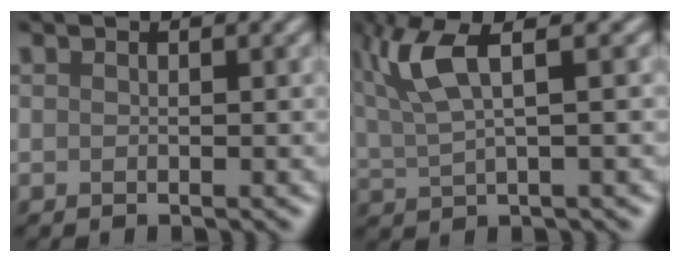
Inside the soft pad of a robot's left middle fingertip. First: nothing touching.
{"total": 6.0, "force": [2.7, 1.6, 5.1], "torque": [-0.116, 0.014, 0.058]}